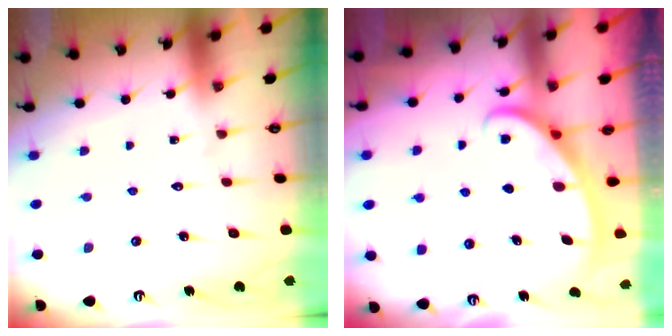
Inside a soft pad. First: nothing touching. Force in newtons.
{"total": 2.7, "press": 2.7, "slide": 0.3}